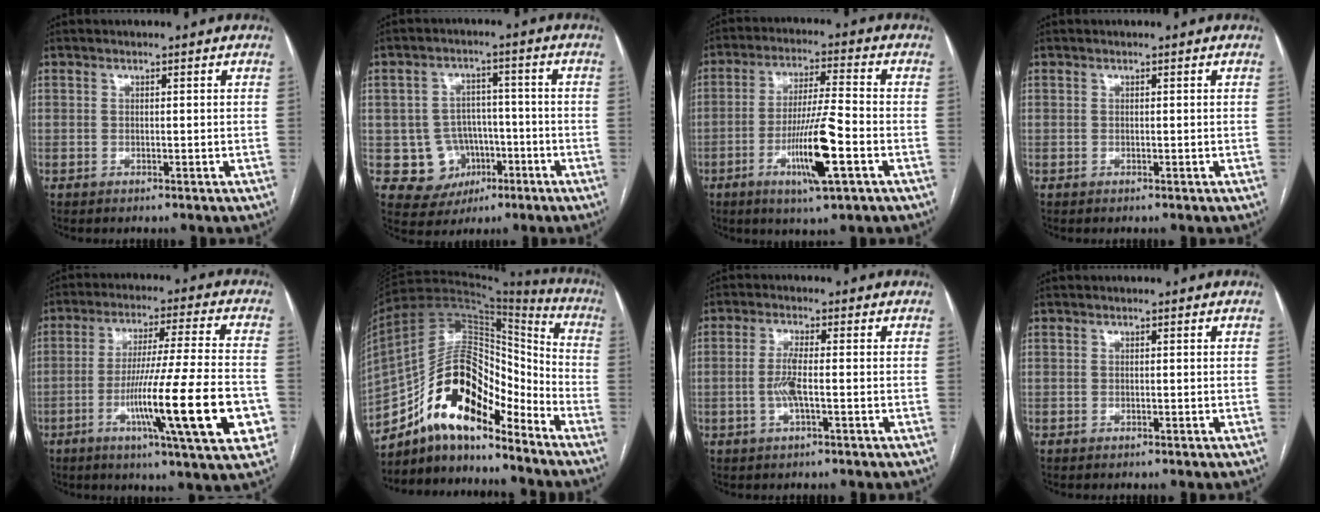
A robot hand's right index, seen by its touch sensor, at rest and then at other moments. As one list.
[{"total": 7.8, "force": [-2.2, 7.3, 1.7], "torque": [-0.023, 0.020, -0.024]}, {"total": 11.1, "force": [-4.0, 0.3, 10.4], "torque": [-0.193, -0.012, -0.072]}, {"total": 0.0}, {"total": 19.5, "force": [-6.1, 0.3, 18.5], "torque": [-0.264, -0.017, -0.095]}, {"total": 17.1, "force": [-12.2, 6.0, 10.4], "torque": [-0.186, 0.045, -0.214]}, {"total": 3.9, "force": [-0.8, 0.3, 3.8], "torque": [-0.081, -0.001, -0.017]}, {"total": 0.0}]